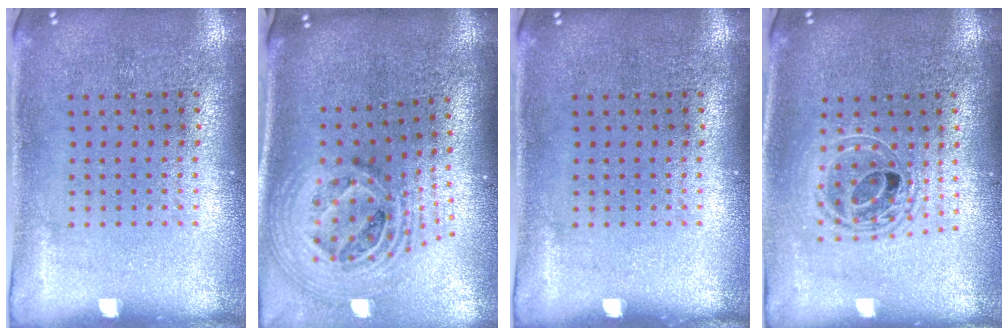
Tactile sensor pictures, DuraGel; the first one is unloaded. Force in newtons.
{"total": 2.7, "press": 1.9, "slide": 1.9}
{"total": 0.0}
{"total": 1.5, "press": 1.3, "slide": 0.8}